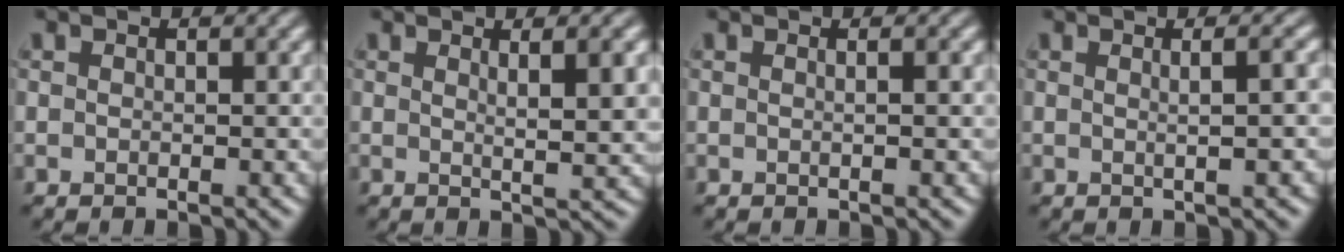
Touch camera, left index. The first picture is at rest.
{"total": 4.6, "force": [1.5, 1.0, 4.2], "torque": [-0.048, 0.002, 0.026]}
{"total": 1.1, "force": [0.1, 0.4, 1.0], "torque": [-0.014, 0.002, -0.009]}
{"total": 4.0, "force": [0.9, 1.8, 3.4], "torque": [-0.015, 0.027, -0.012]}